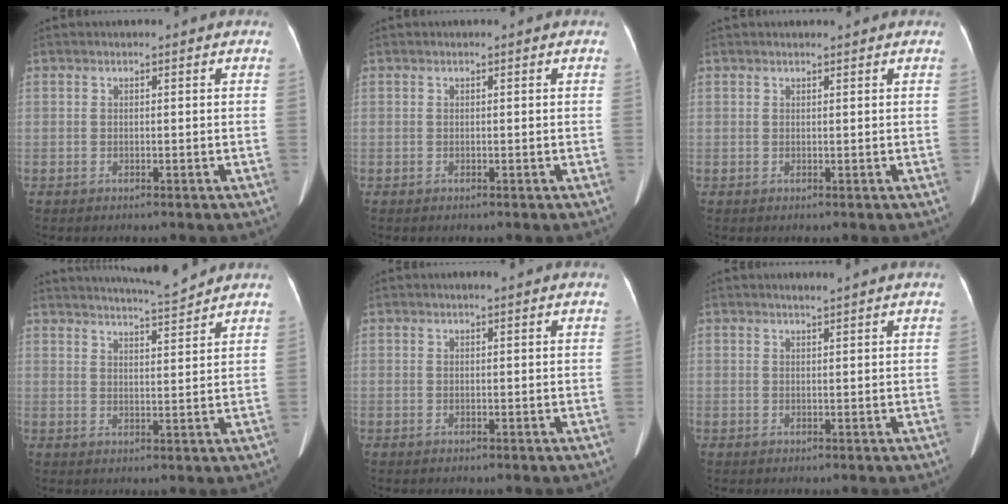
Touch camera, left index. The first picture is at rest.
{"total": 0.0}
{"total": 1.6, "force": [1.5, 0.2, 0.4], "torque": [-0.007, 0.016, 0.025]}
{"total": 7.1, "force": [6.9, -0.8, 1.7], "torque": [-0.036, -0.002, 0.106]}
{"total": 0.8, "force": [0.6, 0.0, 0.5], "torque": [-0.008, 0.004, 0.010]}
{"total": 1.2, "force": [1.1, -0.4, 0.4], "torque": [-0.010, -0.004, 0.022]}